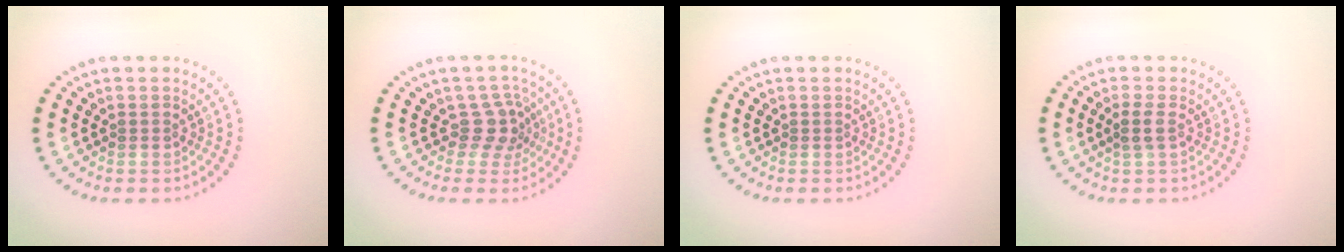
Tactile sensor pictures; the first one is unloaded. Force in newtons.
{"total": 2.7, "press": 2.1, "slide": 1.8}
{"total": 0.0}
{"total": 1.5, "press": 1.2, "slide": 0.8}